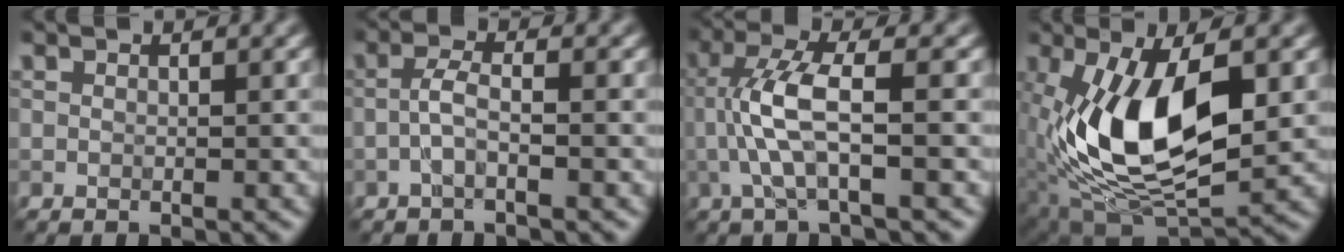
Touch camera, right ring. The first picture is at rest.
{"total": 2.1, "force": [-0.8, 0.4, 1.9], "torque": [-0.039, 0.009, -0.021]}
{"total": 5.0, "force": [-0.7, 0.8, 4.9], "torque": [-0.105, 0.015, -0.017]}
{"total": 11.4, "force": [0.1, 5.2, 10.2], "torque": [-0.194, 0.001, 0.002]}